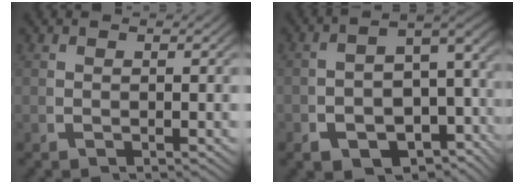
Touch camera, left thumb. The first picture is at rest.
{"total": 10.3, "force": [-3.8, 6.8, 6.8], "torque": [-0.111, -0.035, -0.041]}